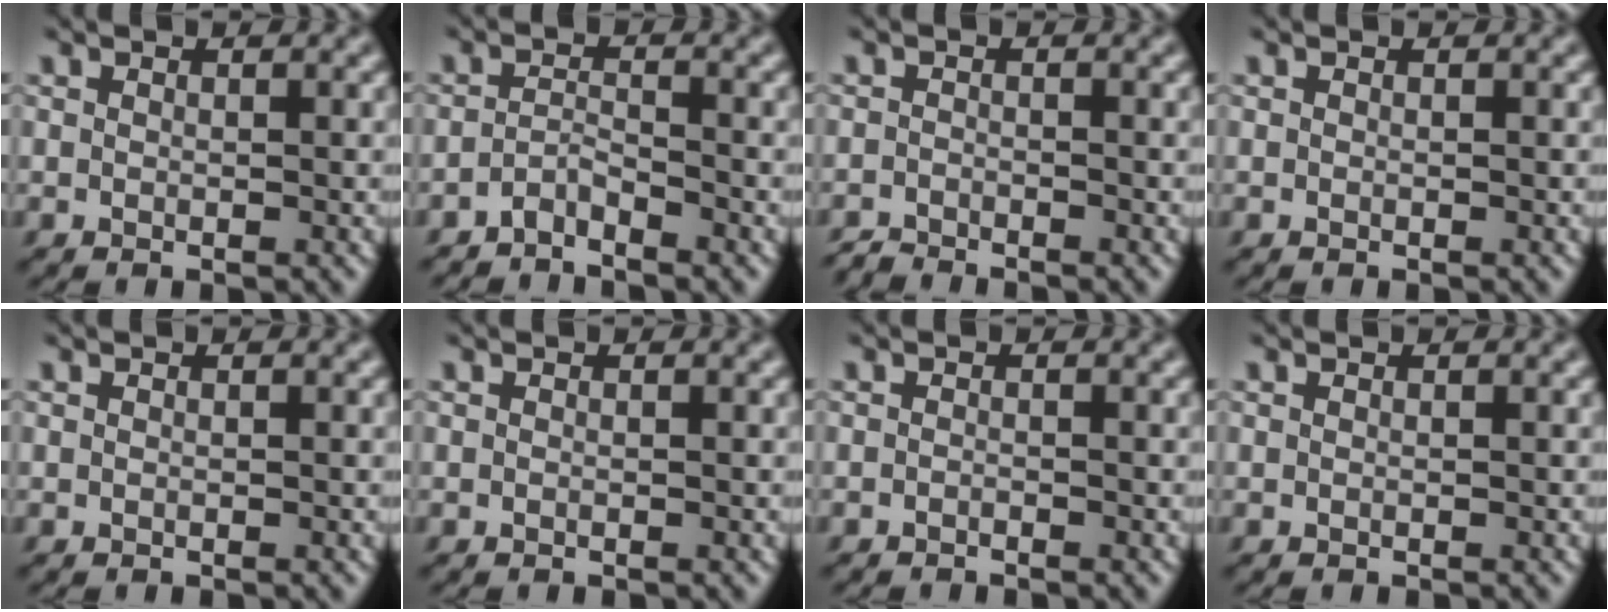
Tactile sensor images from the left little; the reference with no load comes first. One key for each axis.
{"total": 1.8, "fx": -1.7, "fy": 0.0, "fz": 0.4, "tx": -0.013, "ty": 0.009, "tz": -0.037}
{"total": 1.6, "fx": -1.6, "fy": -0.1, "fz": -0.1, "tx": 0.000, "ty": 0.001, "tz": -0.038}
{"total": 0.0}
{"total": 0.0}
{"total": 0.0}
{"total": 0.5, "fx": -0.5, "fy": 0.0, "fz": 0.0, "tx": -0.001, "ty": -0.001, "tz": -0.011}
{"total": 0.0}